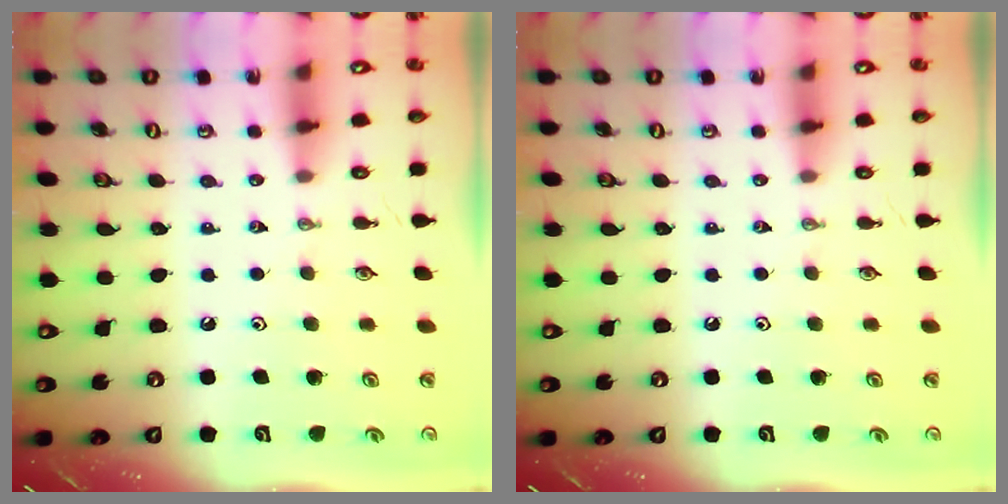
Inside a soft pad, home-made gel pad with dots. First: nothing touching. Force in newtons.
{"total": 0.0}